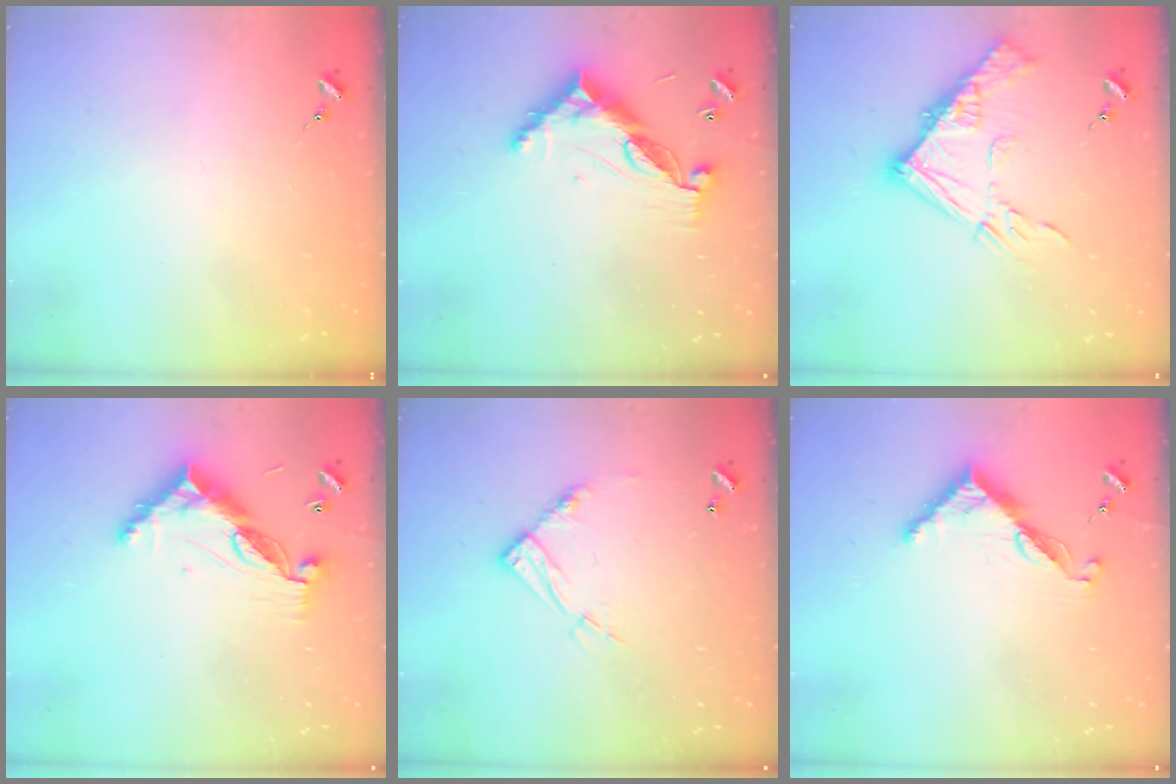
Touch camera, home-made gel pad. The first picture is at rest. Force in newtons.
{"total": 11.5, "press": 11.4, "slide": 1.0}
{"total": 14.5, "press": 14.4, "slide": 1.6}
{"total": 11.5, "press": 11.4, "slide": 1.0}
{"total": 11.8, "press": 11.7, "slide": 1.1}
{"total": 7.8, "press": 7.8, "slide": 0.6}